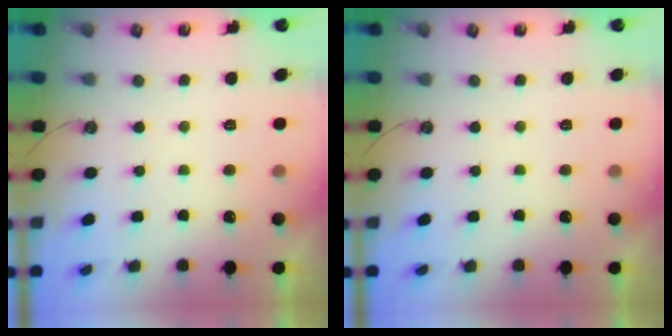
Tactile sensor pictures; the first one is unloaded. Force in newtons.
{"total": 0.0}